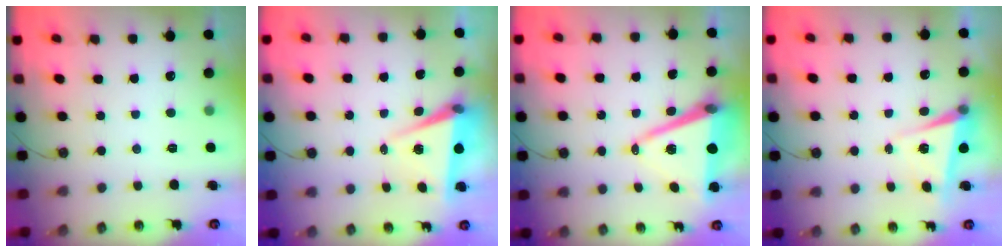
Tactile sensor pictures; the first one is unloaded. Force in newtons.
{"total": 7.4, "press": 5.8, "slide": 4.6}
{"total": 12.3, "press": 11.6, "slide": 4.2}
{"total": 5.9, "press": 5.7, "slide": 1.5}